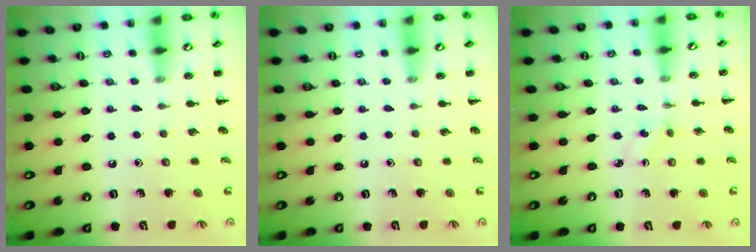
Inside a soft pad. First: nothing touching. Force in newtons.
{"total": 0.0}
{"total": 1.5, "press": 1.3, "slide": 0.6}